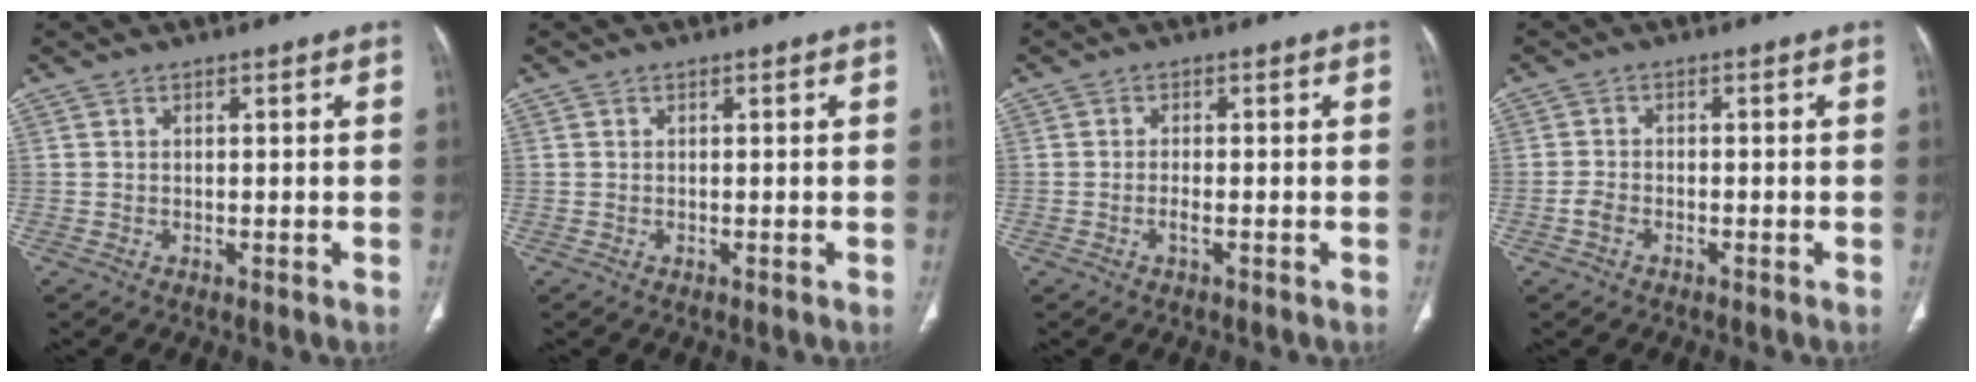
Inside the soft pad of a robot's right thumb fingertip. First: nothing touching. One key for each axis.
{"total": 0.0}
{"total": 1.5, "fx": -0.7, "fy": 0.3, "fz": 1.3, "tx": -0.027, "ty": 0.002, "tz": -0.015}
{"total": 2.0, "fx": -1.1, "fy": 1.3, "fz": 1.1, "tx": -0.025, "ty": 0.008, "tz": -0.024}